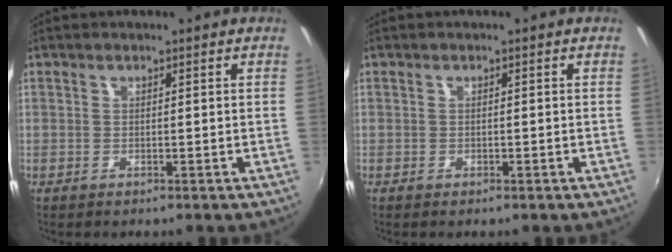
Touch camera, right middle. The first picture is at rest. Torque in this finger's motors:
{"motor_torque": [-0.62, -0.06, -0.01, 0.00]}